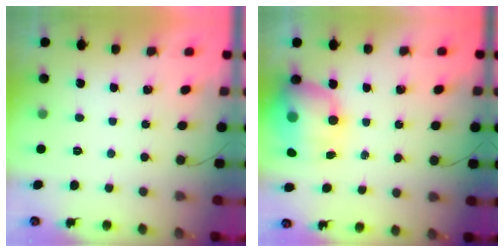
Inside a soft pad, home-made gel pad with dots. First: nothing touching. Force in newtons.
{"total": 12.6, "press": 12.2, "slide": 3.2}